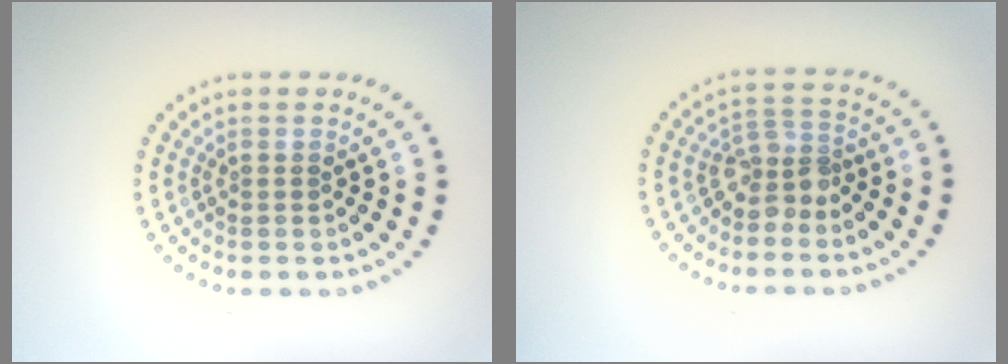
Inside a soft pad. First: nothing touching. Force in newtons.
{"total": 2.4, "press": 1.8, "slide": 1.6}